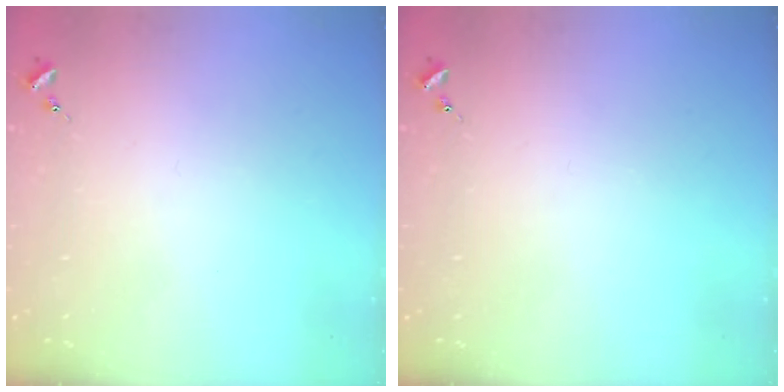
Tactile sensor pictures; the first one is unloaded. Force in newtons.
{"total": 0.0}